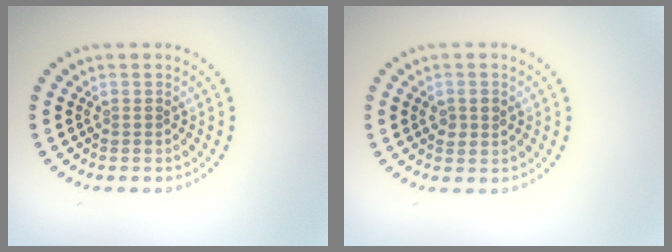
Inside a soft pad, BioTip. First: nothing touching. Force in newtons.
{"total": 1.4, "press": 1.4, "slide": 0.1}